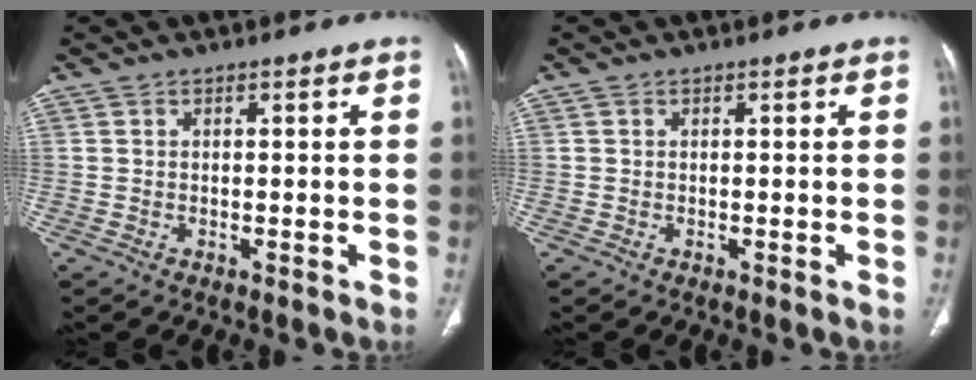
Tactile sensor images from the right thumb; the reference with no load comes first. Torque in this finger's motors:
{"motor_torque": [-0.23, -0.25, -0.21, 0.51, -0.02]}